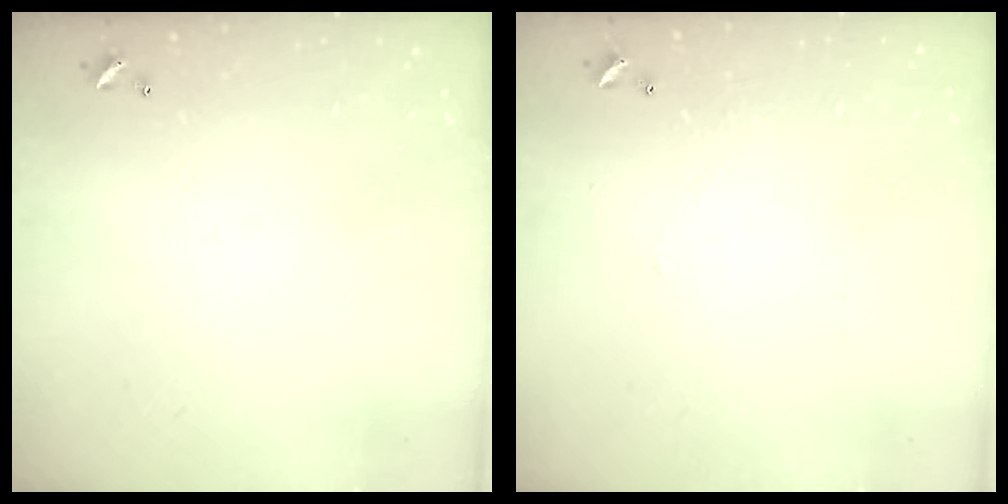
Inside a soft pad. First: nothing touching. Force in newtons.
{"total": 0.0}